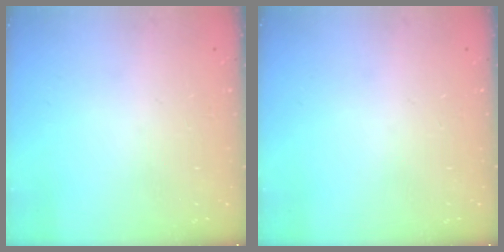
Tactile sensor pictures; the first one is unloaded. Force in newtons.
{"total": 0.0}